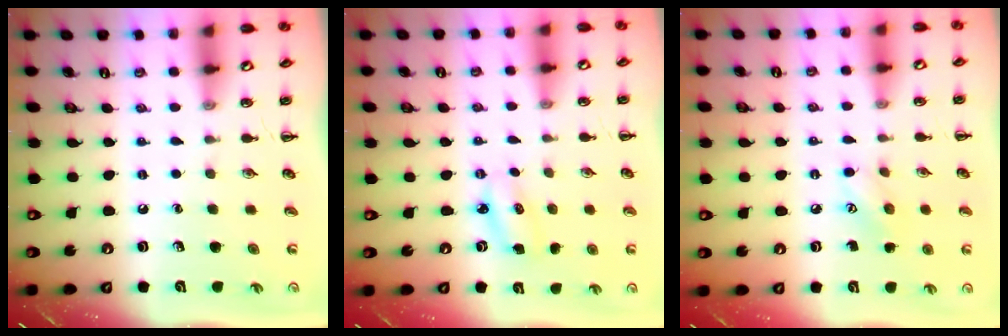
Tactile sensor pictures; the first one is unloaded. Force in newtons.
{"total": 3.3, "press": 3.2, "slide": 0.7}
{"total": 5.6, "press": 5.5, "slide": 1.1}